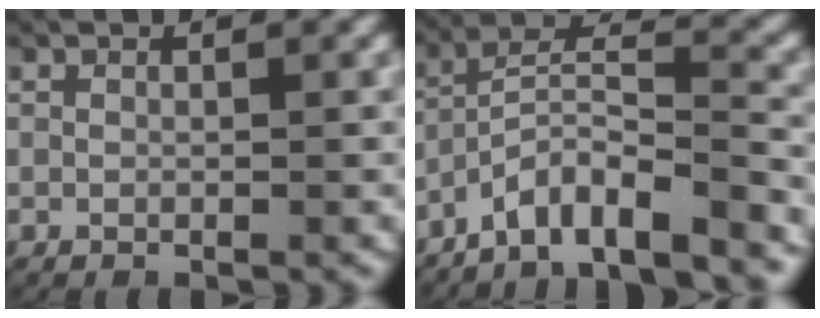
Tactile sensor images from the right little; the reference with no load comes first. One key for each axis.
{"total": 10.5, "fx": -8.0, "fy": 4.3, "fz": 5.3, "tx": -0.084, "ty": -0.011, "tz": -0.126}